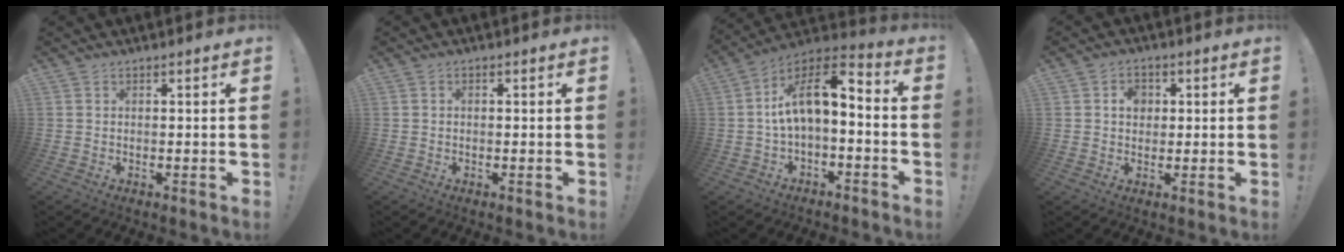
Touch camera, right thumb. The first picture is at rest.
{"total": 0.5, "force": [-0.3, 0.3, 0.3], "torque": [-0.006, 0.002, -0.006]}
{"total": 11.6, "force": [0.7, 5.1, 10.4], "torque": [-0.173, 0.010, 0.014]}
{"total": 4.4, "force": [0.8, 3.7, 2.3], "torque": [-0.031, 0.002, 0.011]}